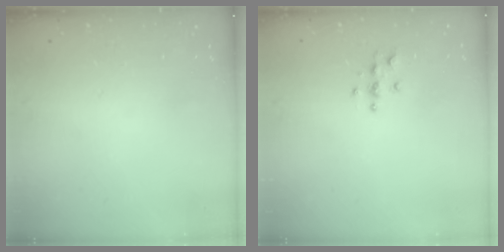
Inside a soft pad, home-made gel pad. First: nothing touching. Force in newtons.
{"total": 3.8, "press": 3.8, "slide": 0.4}